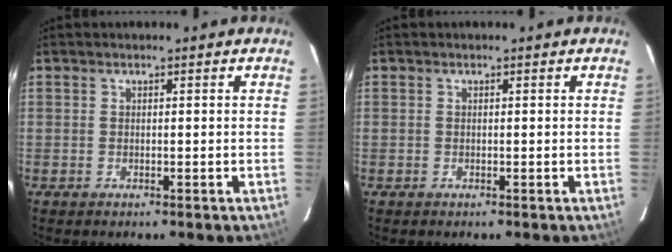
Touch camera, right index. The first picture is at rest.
{"total": 0.0}